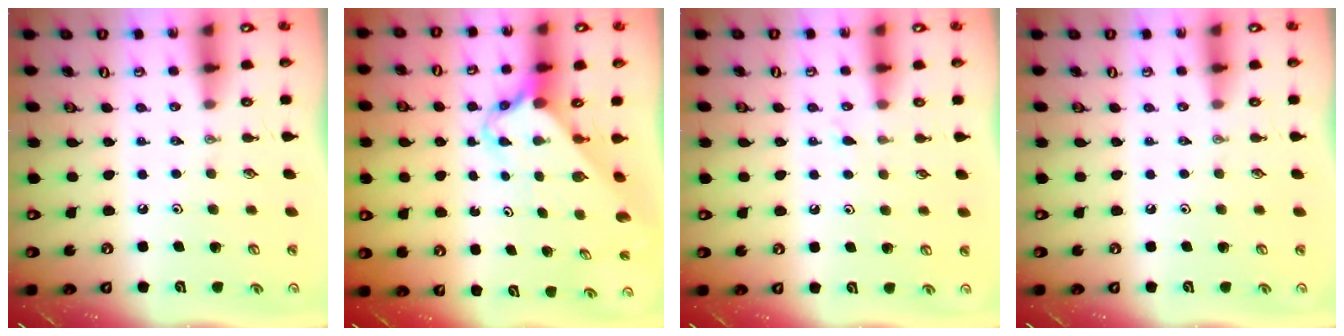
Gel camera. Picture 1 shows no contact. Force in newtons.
{"total": 2.8, "press": 2.8, "slide": 0.2}
{"total": 5.1, "press": 5.1, "slide": 0.7}
{"total": 0.0}